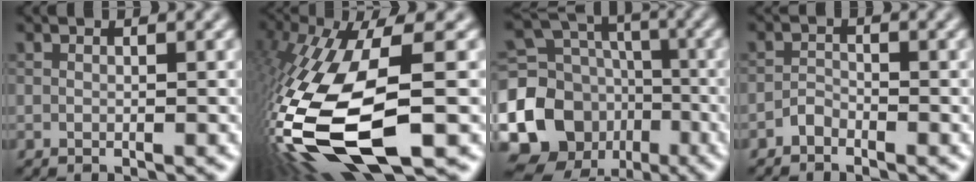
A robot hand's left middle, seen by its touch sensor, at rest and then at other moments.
{"total": 15.8, "force": [-4.6, 4.9, 14.3], "torque": [-0.320, -0.026, -0.075]}
{"total": 13.2, "force": [-4.0, 11.5, 5.1], "torque": [-0.133, -0.009, -0.093]}
{"total": 1.1, "force": [-0.9, 0.5, 0.2], "torque": [-0.005, 0.007, -0.022]}